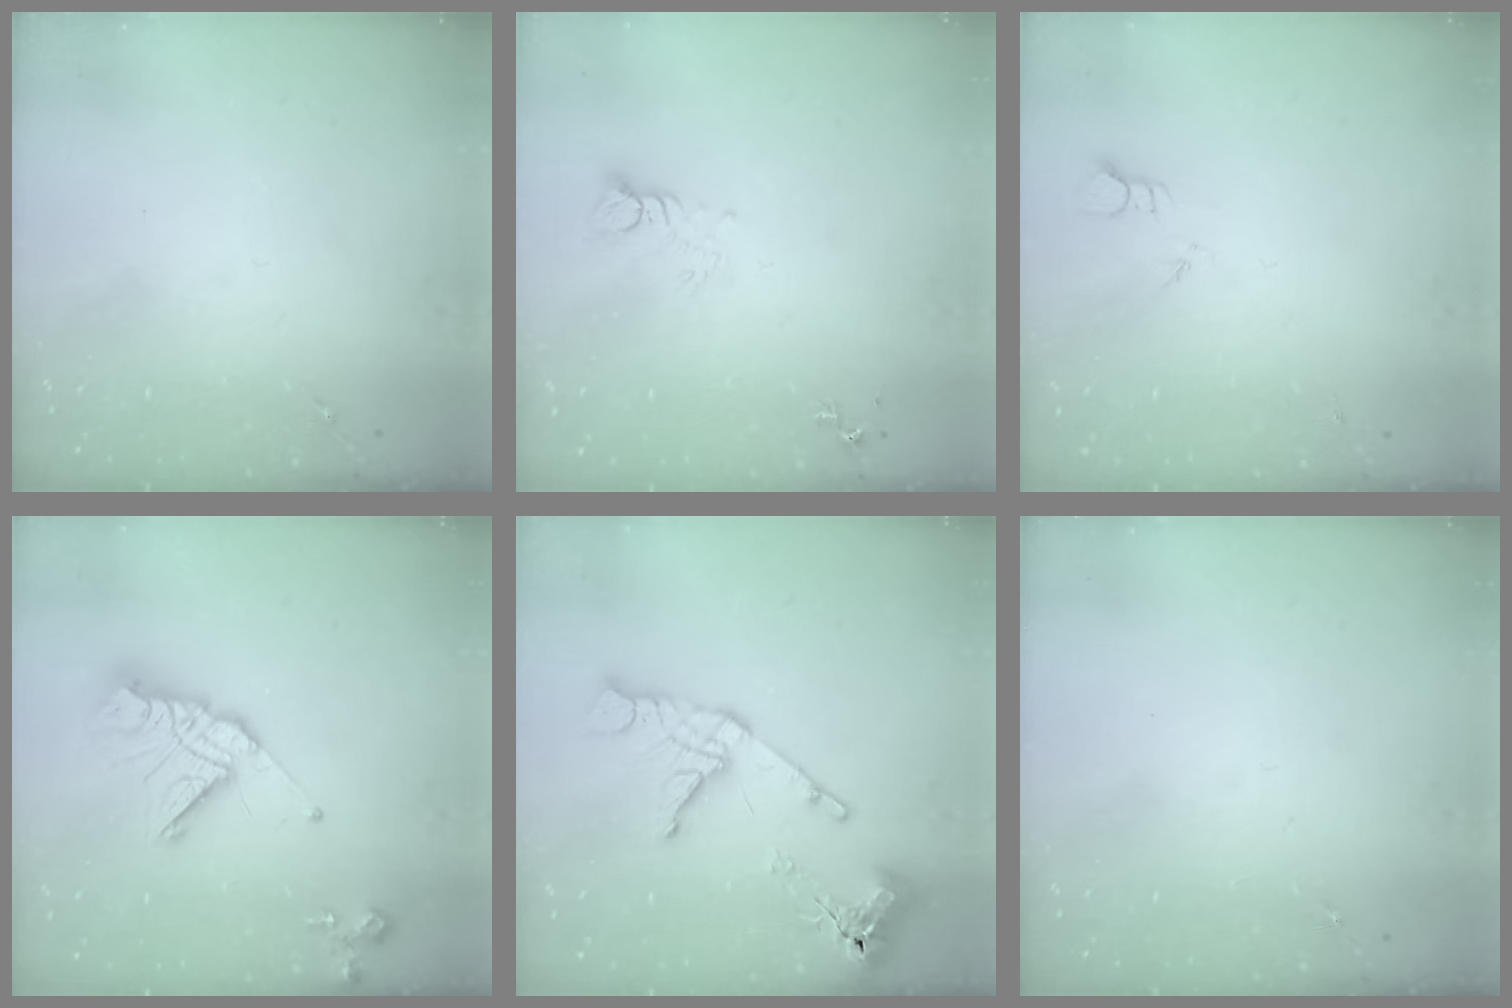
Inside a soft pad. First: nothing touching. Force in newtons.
{"total": 4.4, "press": 4.4, "slide": 0.4}
{"total": 2.4, "press": 2.4, "slide": 0.2}
{"total": 14.7, "press": 14.6, "slide": 1.4}
{"total": 14.1, "press": 14.0, "slide": 1.6}
{"total": 0.0}